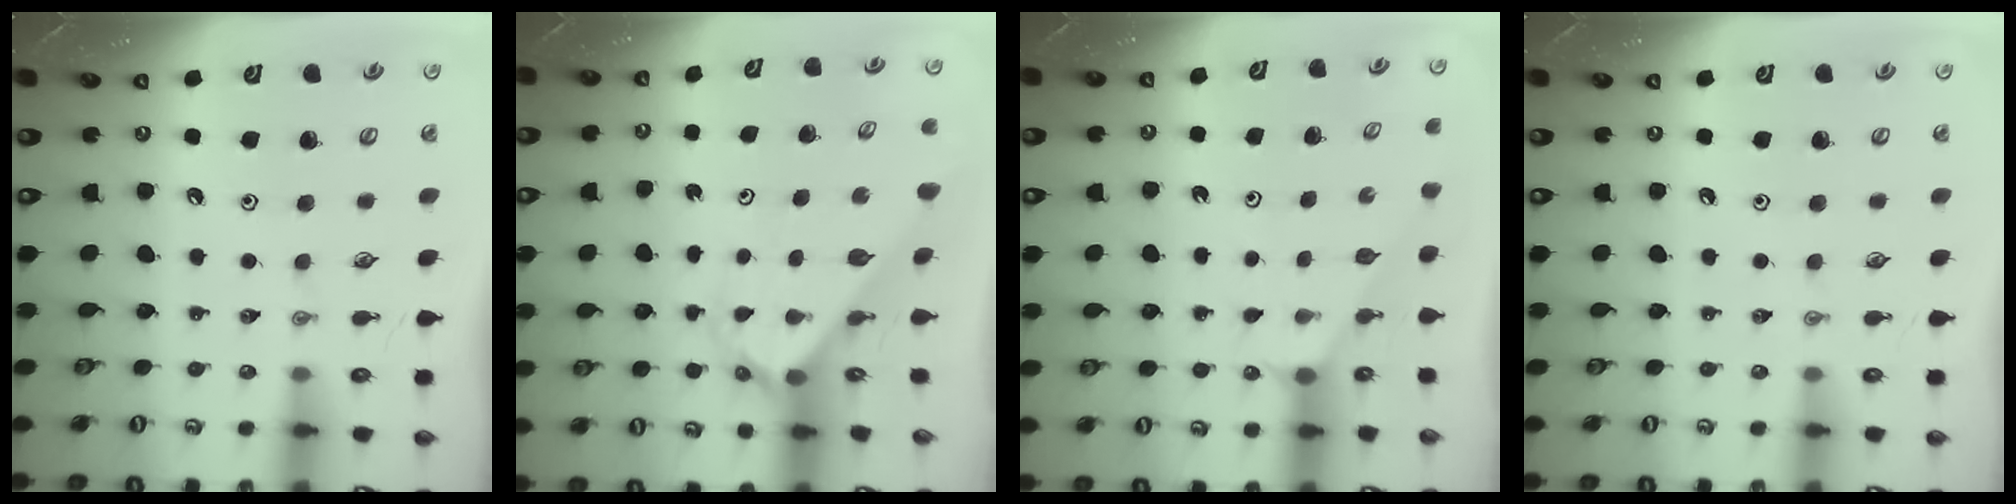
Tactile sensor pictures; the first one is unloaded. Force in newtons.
{"total": 2.5, "press": 2.5, "slide": 0.2}
{"total": 1.0, "press": 1.0, "slide": 0.3}
{"total": 0.0}